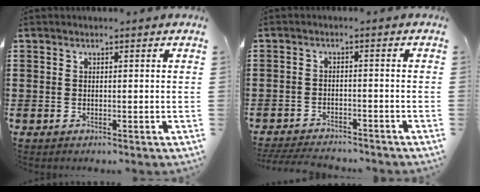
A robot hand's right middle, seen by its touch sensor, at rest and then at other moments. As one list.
[{"total": 3.4, "force": [-3.4, 0.4, 0.5], "torque": [-0.018, -0.003, -0.072]}]